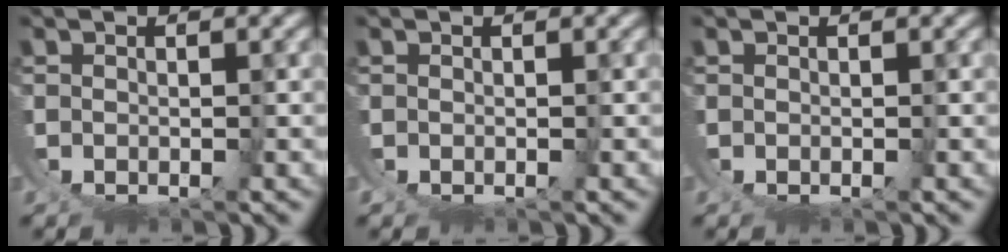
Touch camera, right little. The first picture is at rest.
{"total": 0.0}
{"total": 0.0}